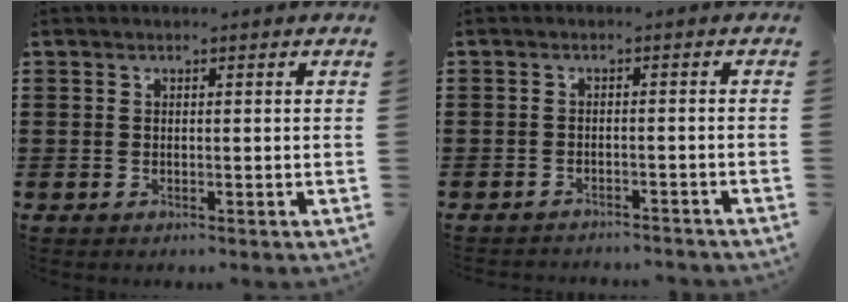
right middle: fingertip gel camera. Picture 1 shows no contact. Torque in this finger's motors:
{"motor_torque": [-0.10, -0.28, -0.15, -0.21]}